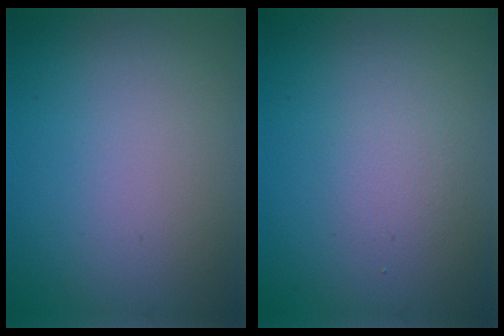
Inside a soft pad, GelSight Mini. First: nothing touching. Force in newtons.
{"total": 1.4, "press": 1.4, "slide": 0.1}